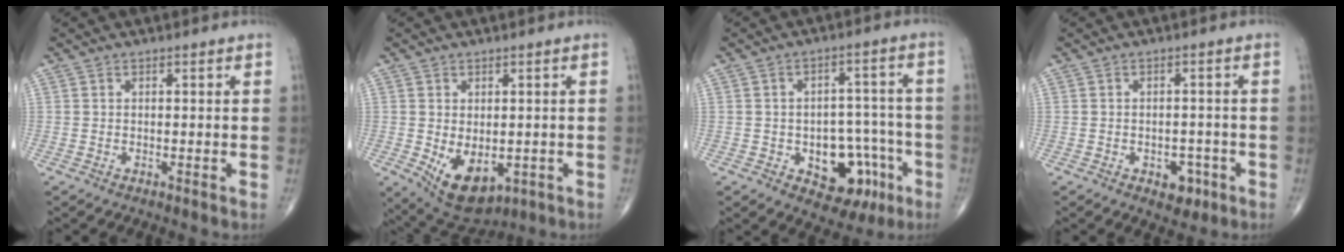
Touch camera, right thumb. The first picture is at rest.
{"total": 9.5, "force": [-2.2, 5.8, 7.3], "torque": [-0.097, -0.011, -0.012]}
{"total": 12.4, "force": [-4.9, 7.9, 8.2], "torque": [-0.061, 0.042, -0.056]}
{"total": 4.1, "force": [-1.9, 2.7, 2.4], "torque": [-0.011, 0.012, -0.022]}